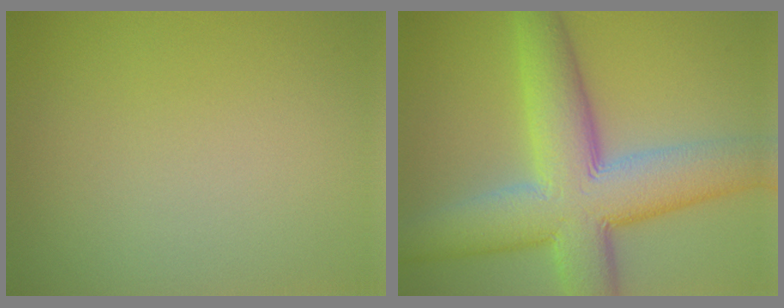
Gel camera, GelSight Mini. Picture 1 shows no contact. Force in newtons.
{"total": 11.3, "press": 11.3, "slide": 0.5}